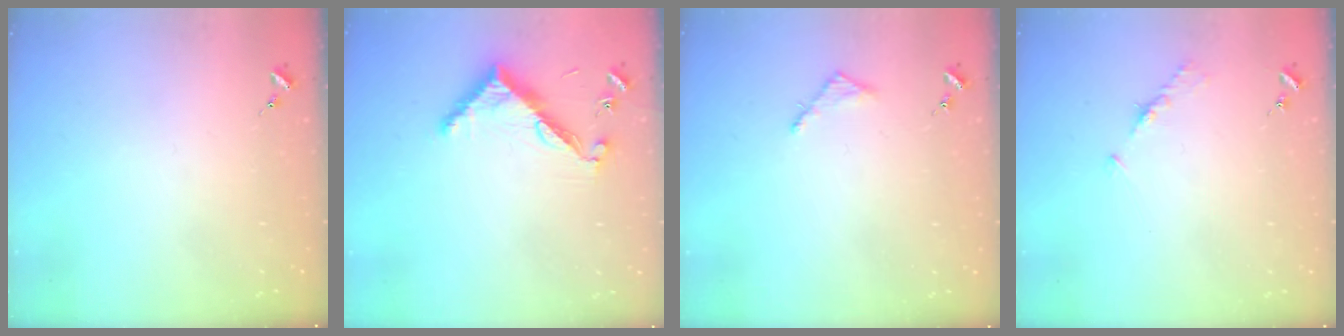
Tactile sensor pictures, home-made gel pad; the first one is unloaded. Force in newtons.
{"total": 8.9, "press": 8.9, "slide": 0.8}
{"total": 2.7, "press": 2.7, "slide": 0.3}
{"total": 4.3, "press": 4.2, "slide": 0.5}